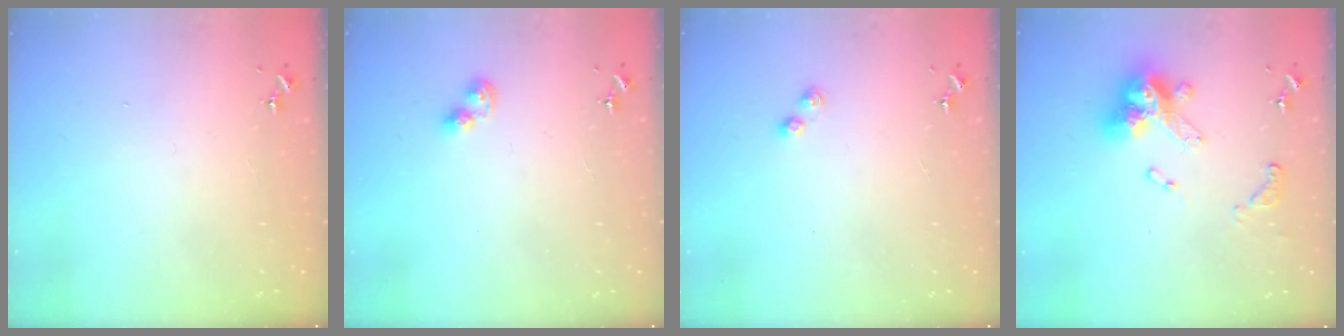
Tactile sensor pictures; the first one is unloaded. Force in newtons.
{"total": 5.6, "press": 5.5, "slide": 0.6}
{"total": 2.8, "press": 2.8, "slide": 0.3}
{"total": 15.9, "press": 15.9, "slide": 1.1}